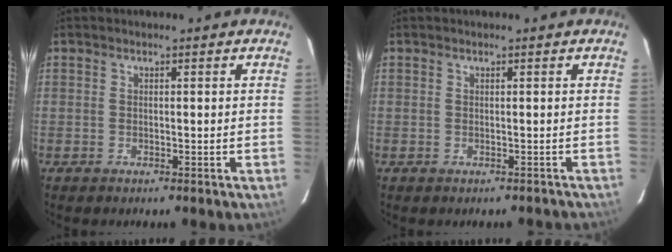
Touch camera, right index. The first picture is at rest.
{"total": 1.5, "force": [-1.3, 0.7, 0.2], "torque": [0.006, -0.001, -0.016]}